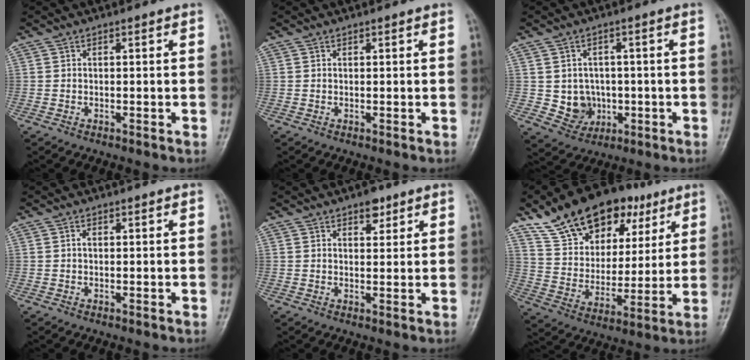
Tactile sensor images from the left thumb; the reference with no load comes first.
{"total": 0.0}
{"total": 6.2, "force": [-0.5, 5.7, 2.4], "torque": [-0.005, 0.006, 0.003]}
{"total": 0.8, "force": [0.2, 0.5, 0.6], "torque": [-0.010, 0.001, 0.004]}
{"total": 3.3, "force": [2.1, 1.8, 1.8], "torque": [-0.008, -0.010, 0.029]}
{"total": 21.4, "force": [12.8, 12.4, 11.8], "torque": [-0.153, -0.019, 0.221]}